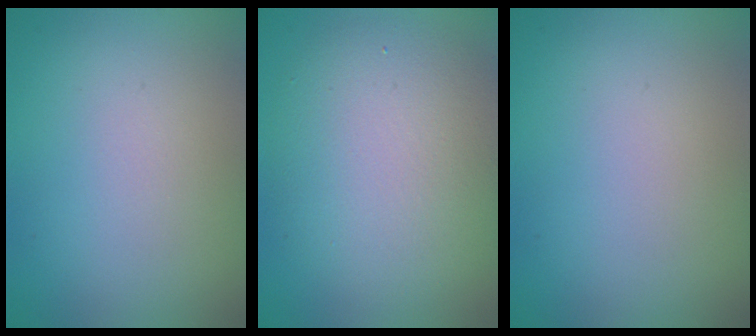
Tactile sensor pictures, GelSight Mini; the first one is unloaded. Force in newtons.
{"total": 6.8, "press": 6.8, "slide": 0.6}
{"total": 0.0}